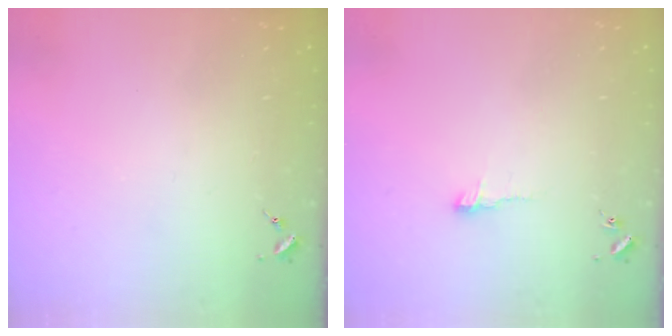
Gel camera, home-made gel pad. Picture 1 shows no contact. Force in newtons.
{"total": 4.7, "press": 4.7, "slide": 0.4}